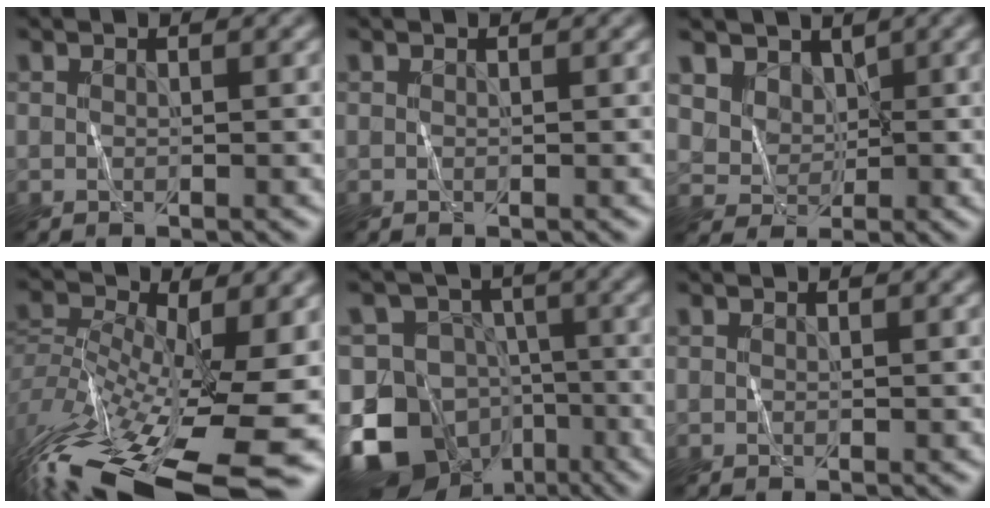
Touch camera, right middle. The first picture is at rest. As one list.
[{"total": 0.0}, {"total": 3.9, "force": [2.4, 2.8, 1.3], "torque": [-0.054, -0.014, 0.063]}, {"total": 15.1, "force": [-8.3, 5.7, 11.2], "torque": [-0.244, 0.000, -0.145]}, {"total": 12.9, "force": [-6.7, 9.9, 4.8], "torque": [-0.097, -0.013, -0.111]}, {"total": 0.0}]